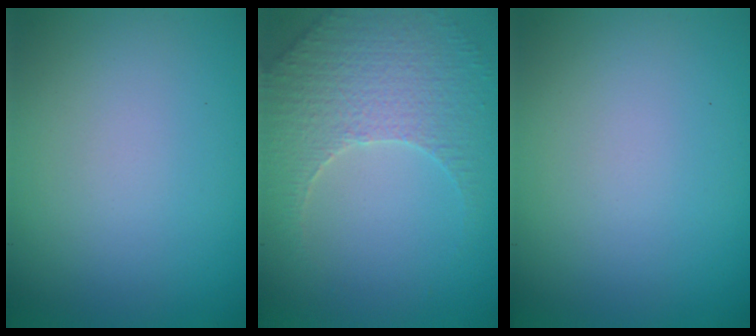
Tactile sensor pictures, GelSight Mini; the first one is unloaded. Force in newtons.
{"total": 3.7, "press": 3.5, "slide": 1.2}
{"total": 0.0}